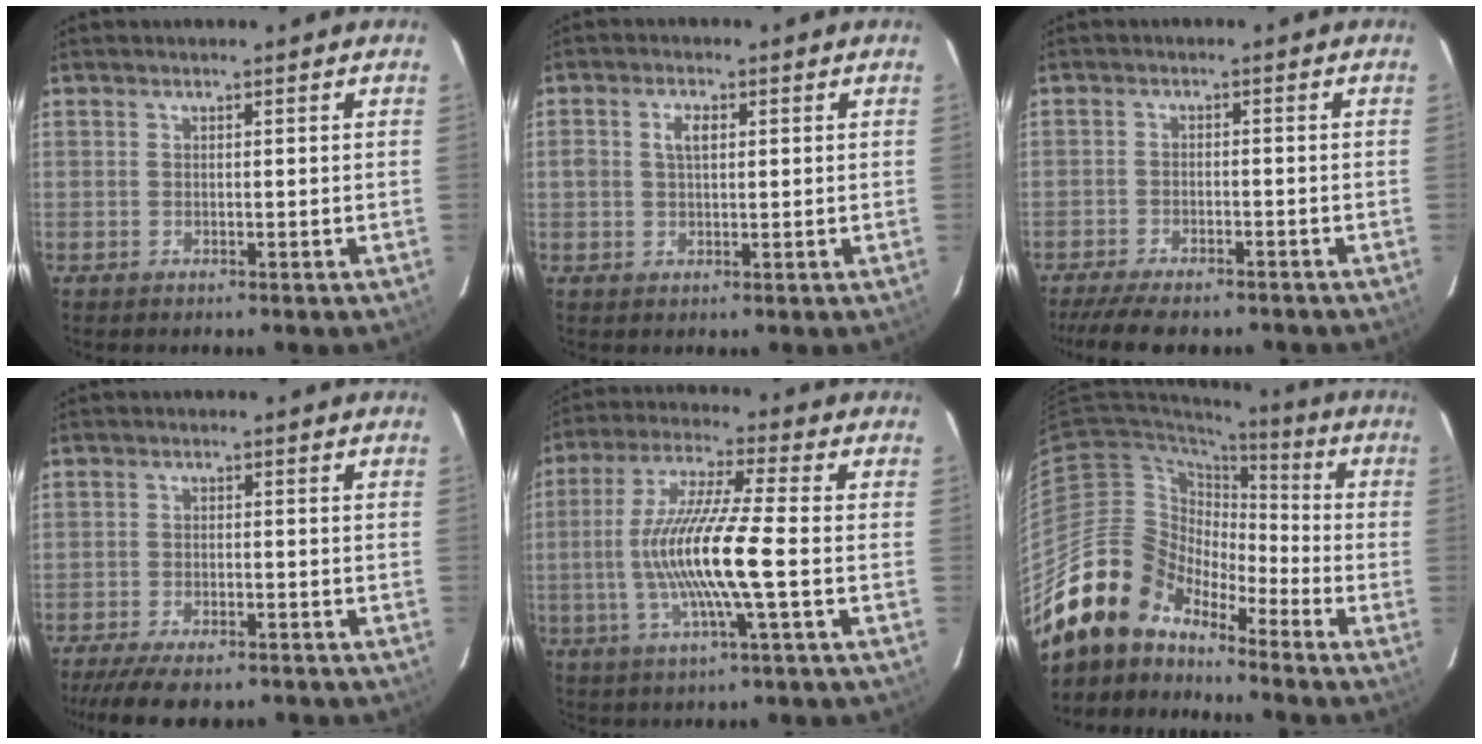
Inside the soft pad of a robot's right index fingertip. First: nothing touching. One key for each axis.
{"total": 3.2, "fx": 0.7, "fy": 1.9, "fz": 2.5, "tx": -0.043, "ty": 0.008, "tz": 0.014}
{"total": 10.9, "fx": -9.3, "fy": 2.5, "fz": 5.2, "tx": -0.118, "ty": -0.027, "tz": -0.146}
{"total": 11.0, "fx": -8.9, "fy": 3.2, "fz": 5.6, "tx": -0.126, "ty": -0.027, "tz": -0.140}
{"total": 14.1, "fx": -2.4, "fy": 0.2, "fz": 13.9, "tx": -0.270, "ty": -0.003, "tz": -0.045}
{"total": 14.7, "fx": -12.8, "fy": 6.6, "fz": 3.0, "tx": -0.058, "ty": 0.021, "tz": -0.239}